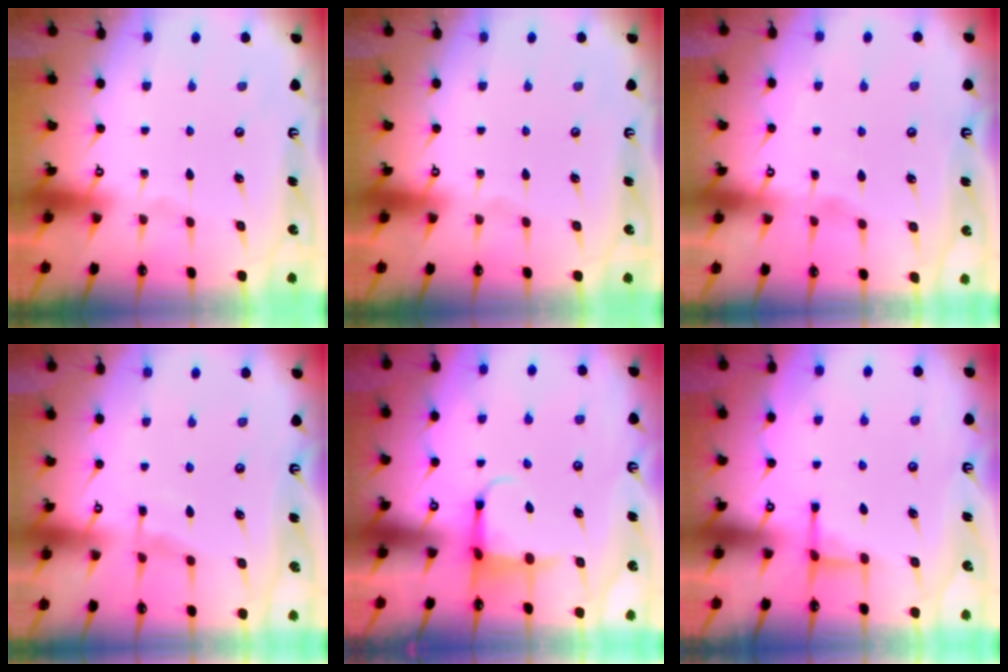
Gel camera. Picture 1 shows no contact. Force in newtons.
{"total": 0.0}
{"total": 2.9, "press": 2.9, "slide": 0.4}
{"total": 5.7, "press": 5.7, "slide": 0.6}
{"total": 4.4, "press": 4.3, "slide": 1.2}
{"total": 2.6, "press": 2.5, "slide": 0.8}